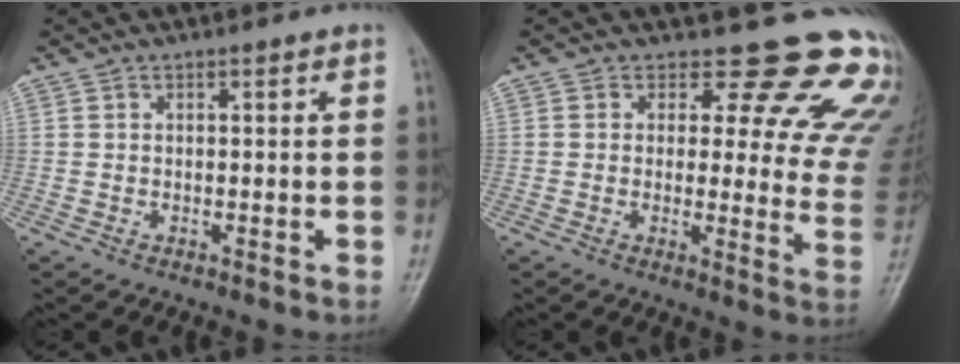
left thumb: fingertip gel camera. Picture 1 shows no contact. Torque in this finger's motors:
{"motor_torque": [0.37, 0.45, 0.16, -0.39, 0.09]}